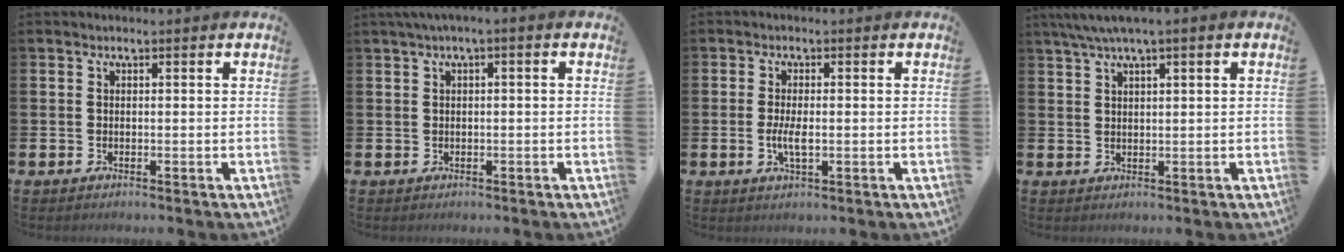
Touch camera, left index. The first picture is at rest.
{"total": 1.1, "force": [0.0, 0.0, 1.1], "torque": [-0.020, 0.000, -0.001]}
{"total": 2.9, "force": [-0.3, 1.0, 2.7], "torque": [-0.047, 0.000, -0.007]}
{"total": 3.2, "force": [2.3, -0.1, 2.2], "torque": [-0.047, 0.001, 0.042]}